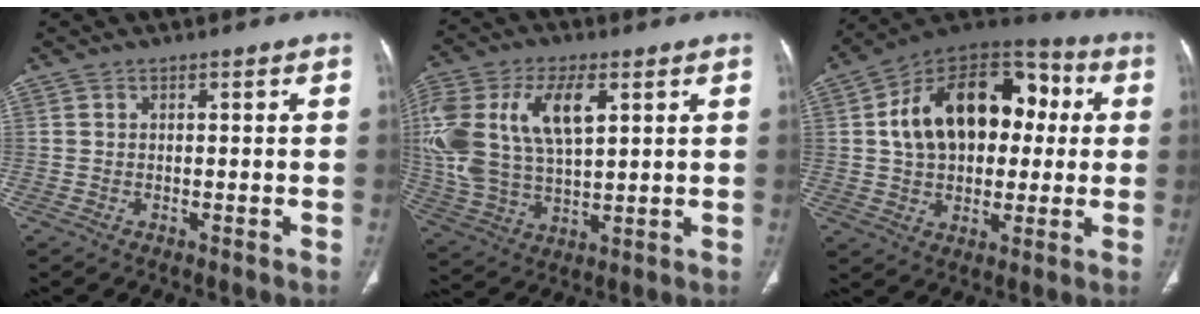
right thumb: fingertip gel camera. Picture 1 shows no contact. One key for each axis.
{"total": 21.8, "fx": 6.2, "fy": 11.8, "fz": 17.3, "tx": -0.385, "ty": 0.002, "tz": 0.117}
{"total": 22.7, "fx": 3.3, "fy": 14.9, "fz": 16.7, "tx": -0.238, "ty": 0.031, "tz": 0.049}